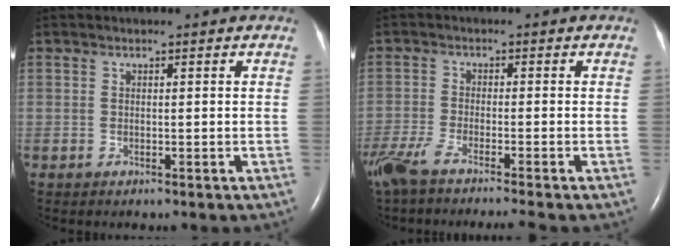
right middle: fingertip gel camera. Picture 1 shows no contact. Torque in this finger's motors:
{"motor_torque": [0.73, -0.69, 0.10, 0.05]}